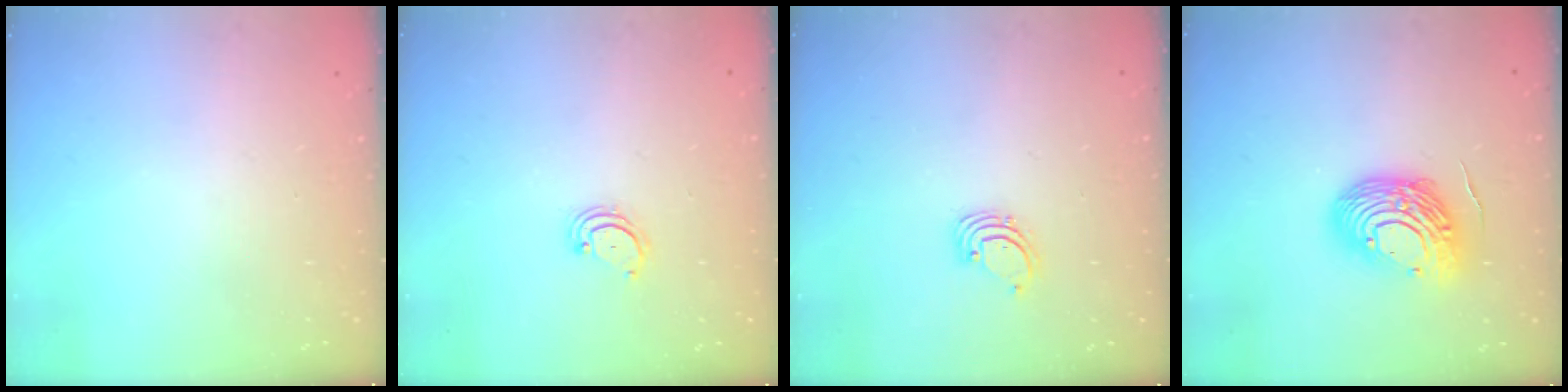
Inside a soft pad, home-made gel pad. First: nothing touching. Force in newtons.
{"total": 2.9, "press": 2.9, "slide": 0.3}
{"total": 1.4, "press": 1.4, "slide": 0.1}
{"total": 13.1, "press": 12.9, "slide": 2.2}